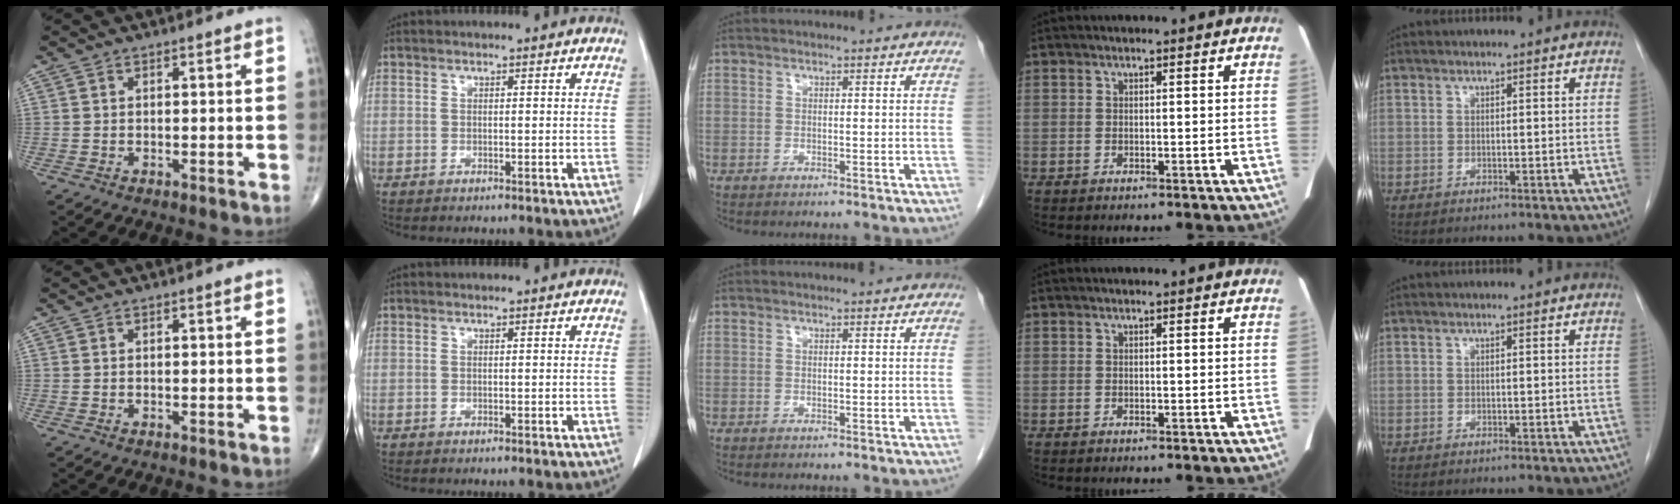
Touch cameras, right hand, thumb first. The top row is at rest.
{}